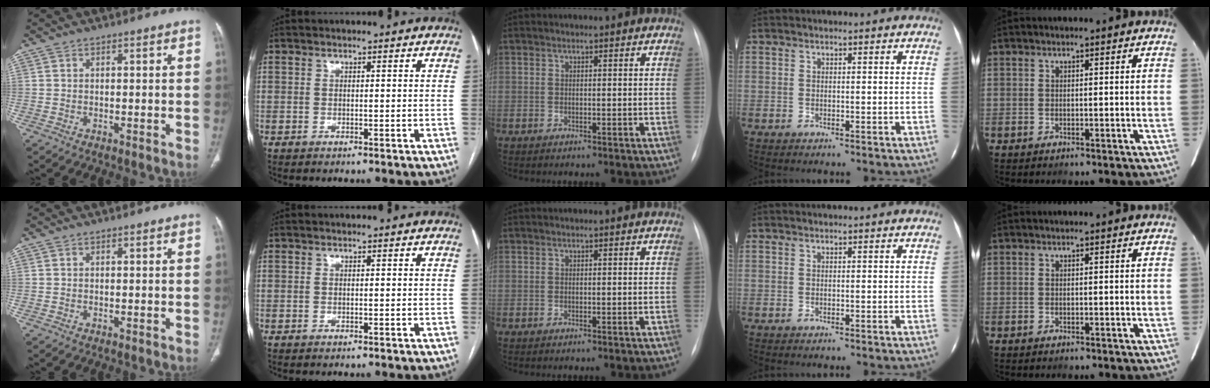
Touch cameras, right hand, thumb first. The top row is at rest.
{}